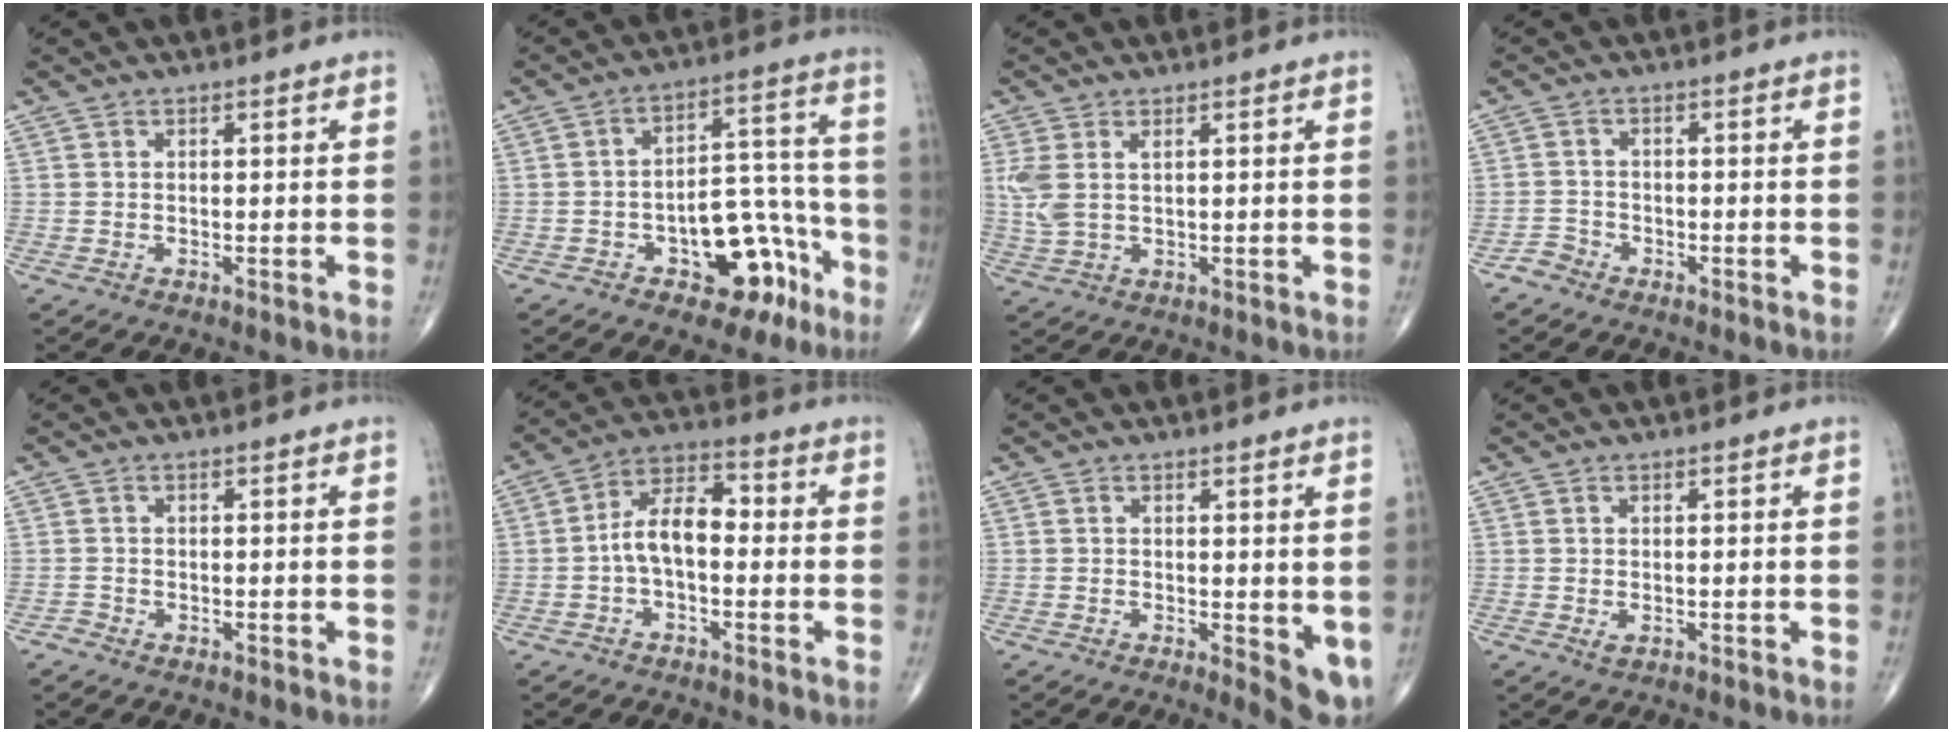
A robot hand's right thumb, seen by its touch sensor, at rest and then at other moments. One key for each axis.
{"total": 14.8, "fx": -6.9, "fy": 8.2, "fz": 10.2, "tx": -0.084, "ty": 0.063, "tz": -0.091}
{"total": 5.0, "fx": 1.2, "fy": 2.5, "fz": 4.1, "tx": -0.114, "ty": 0.007, "tz": 0.033}
{"total": 2.2, "fx": -1.7, "fy": 1.5, "fz": 0.1, "tx": -0.001, "ty": 0.008, "tz": -0.037}
{"total": 0.8, "fx": -0.6, "fy": 0.5, "fz": 0.0, "tx": 0.004, "ty": 0.001, "tz": -0.019}
{"total": 8.7, "fx": -1.0, "fy": 4.7, "fz": 7.2, "tx": -0.118, "ty": 0.036, "tz": -0.029}
{"total": 5.4, "fx": -0.4, "fy": 1.9, "fz": 5.0, "tx": -0.060, "ty": -0.014, "tz": -0.005}
{"total": 1.0, "fx": -0.3, "fy": 0.6, "fz": 0.8, "tx": -0.016, "ty": -0.003, "tz": -0.003}